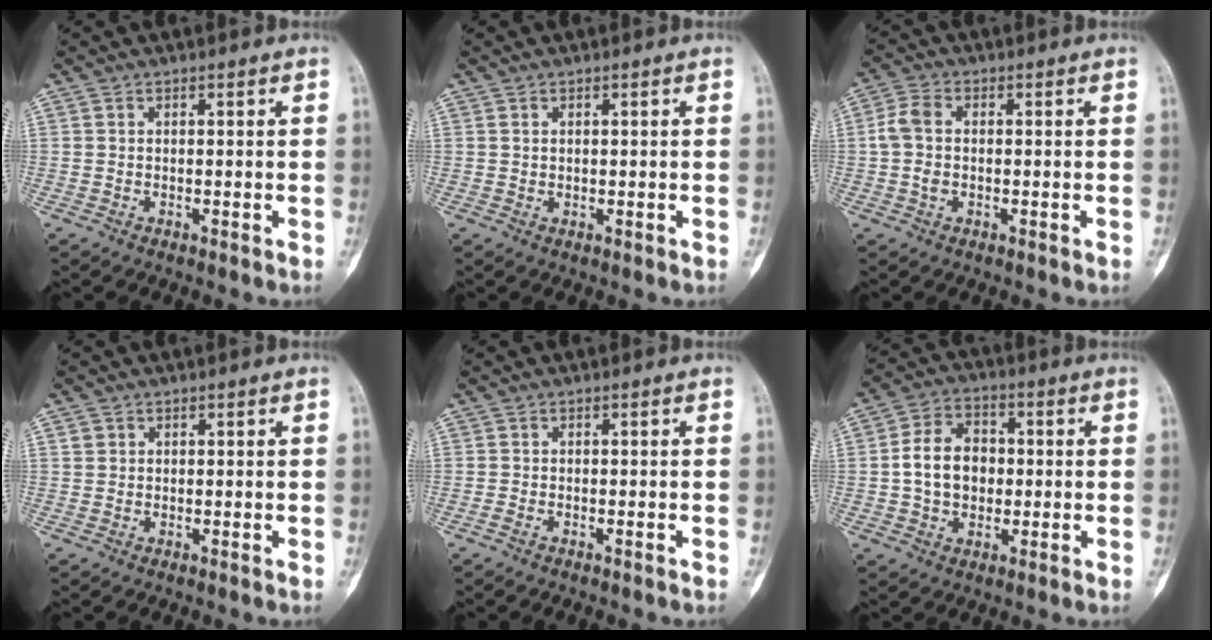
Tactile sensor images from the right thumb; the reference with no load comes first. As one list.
[{"total": 0.6, "force": [0.3, 0.4, 0.3], "torque": [0.003, -0.003, 0.005]}, {"total": 5.1, "force": [0.0, 3.5, 3.7], "torque": [-0.075, 0.013, -0.008]}, {"total": 1.1, "force": [0.4, 1.0, 0.2], "torque": [0.006, 0.000, 0.006]}, {"total": 0.9, "force": [-0.6, 0.3, 0.6], "torque": [-0.015, 0.001, -0.010]}, {"total": 10.2, "force": [-0.2, 7.7, 6.7], "torque": [-0.089, 0.017, -0.009]}]